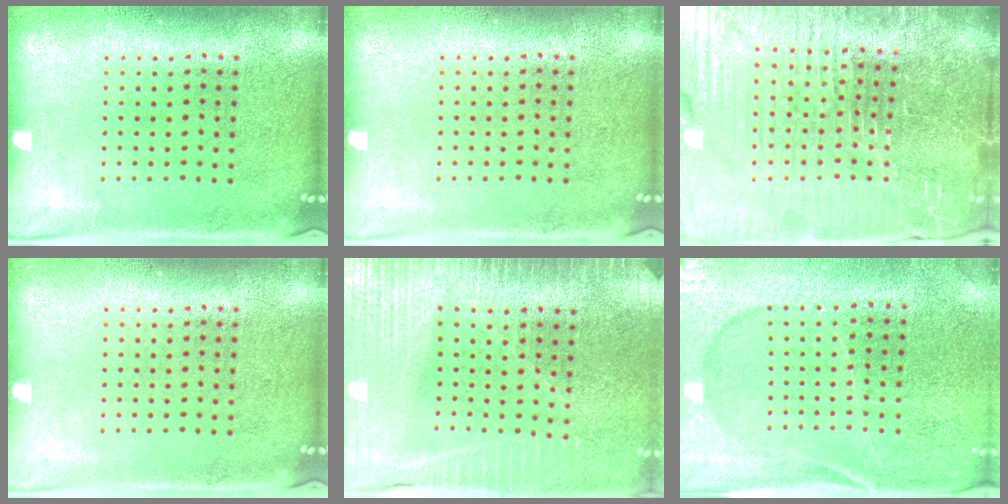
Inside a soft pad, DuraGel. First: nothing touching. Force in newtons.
{"total": 0.0}
{"total": 7.5, "press": 6.6, "slide": 3.5}
{"total": 0.0}
{"total": 3.5, "press": 3.3, "slide": 1.3}
{"total": 1.5, "press": 1.5, "slide": 0.2}